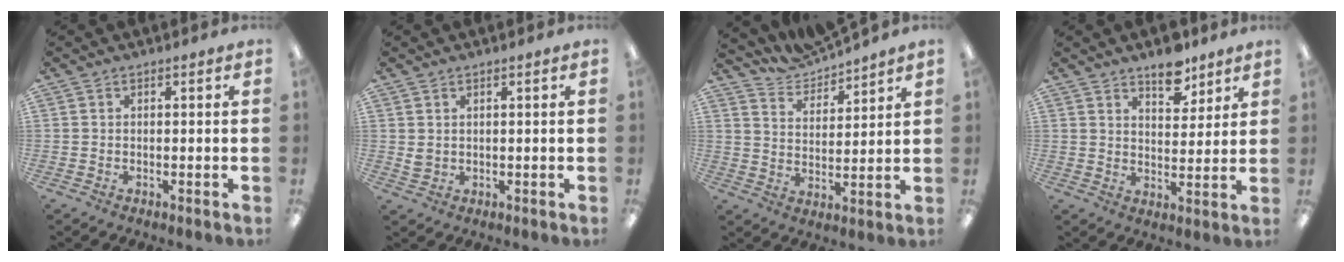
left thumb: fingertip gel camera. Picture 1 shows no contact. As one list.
[{"total": 2.0, "force": [1.2, 1.3, 1.0], "torque": [-0.022, 0.001, 0.022]}, {"total": 7.0, "force": [7.0, 0.7, 0.1], "torque": [-0.030, -0.057, 0.131]}, {"total": 8.3, "force": [6.4, 3.7, 3.7], "torque": [-0.034, -0.042, 0.108]}]